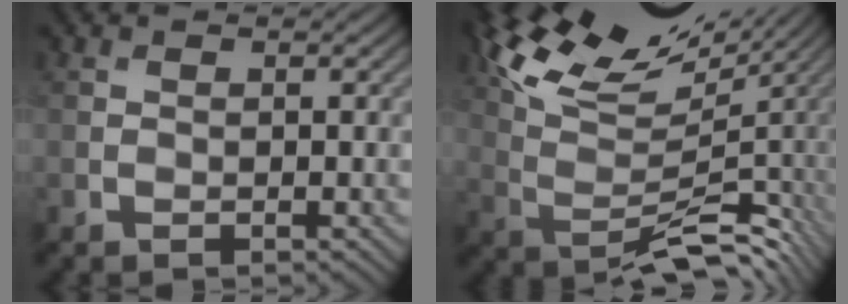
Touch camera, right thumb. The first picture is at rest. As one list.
[{"total": 11.5, "force": [6.1, 4.2, 8.8], "torque": [-0.171, 0.007, 0.125]}]